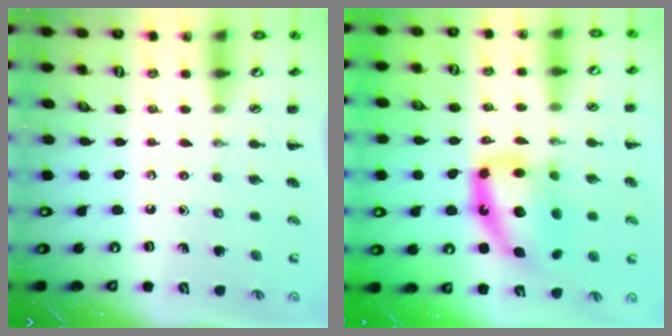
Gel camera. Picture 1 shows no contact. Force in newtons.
{"total": 14.0, "press": 13.6, "slide": 3.3}